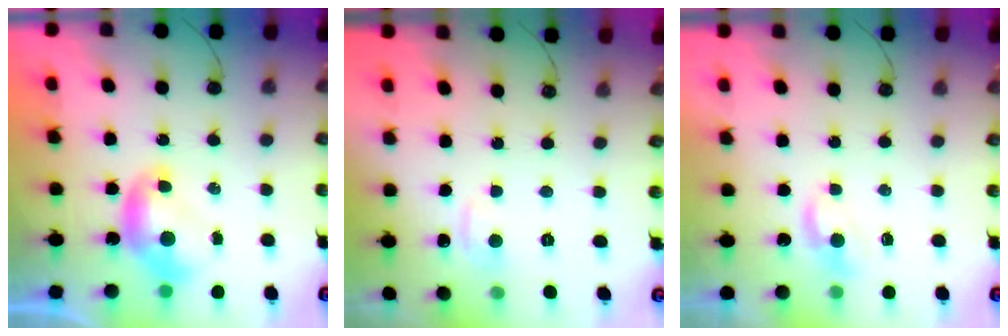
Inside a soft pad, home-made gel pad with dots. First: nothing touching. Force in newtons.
{"total": 1.1, "press": 0.8, "slide": 0.8}
{"total": 0.6, "press": 0.4, "slide": 0.4}